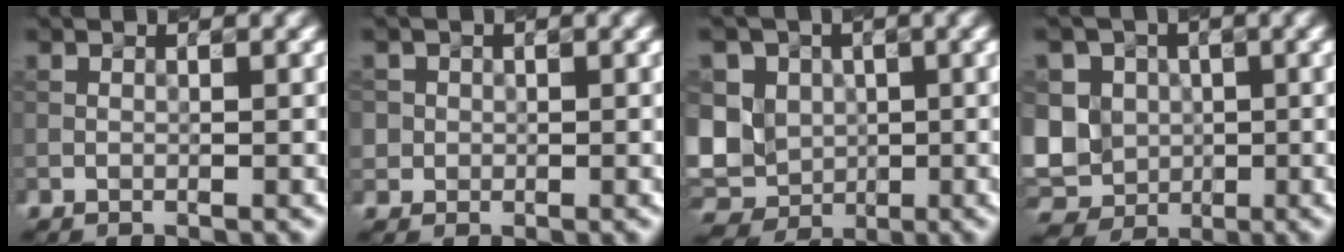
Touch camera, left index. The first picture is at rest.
{"total": 1.2, "force": [0.1, 1.2, 0.0], "torque": [0.007, -0.006, 0.012]}
{"total": 9.9, "force": [0.5, 8.4, 5.2], "torque": [-0.103, 0.010, -0.019]}
{"total": 9.6, "force": [0.2, 8.3, 4.8], "torque": [-0.103, 0.011, -0.029]}